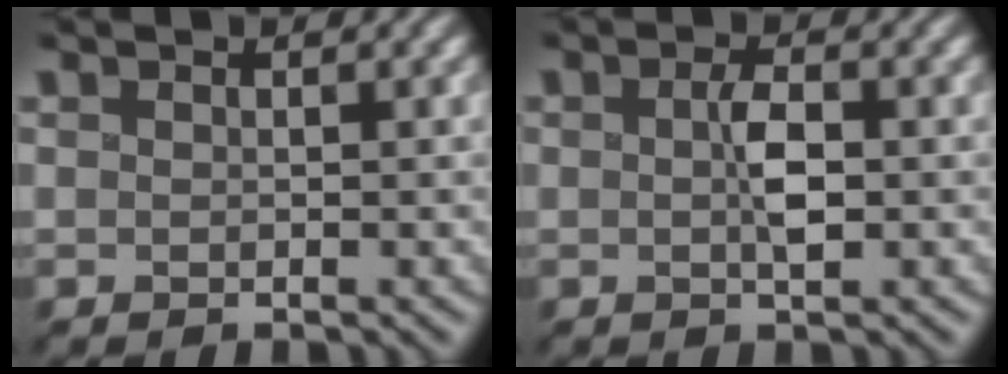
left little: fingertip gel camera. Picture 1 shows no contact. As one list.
[{"total": 1.4, "force": [-0.8, -0.1, 1.1], "torque": [-0.046, -0.002, 0.004]}]